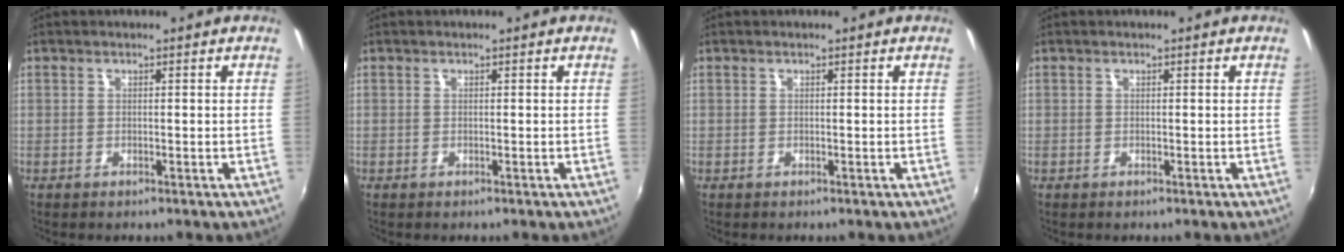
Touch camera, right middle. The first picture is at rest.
{"total": 0.0}
{"total": 0.0}
{"total": 0.0}